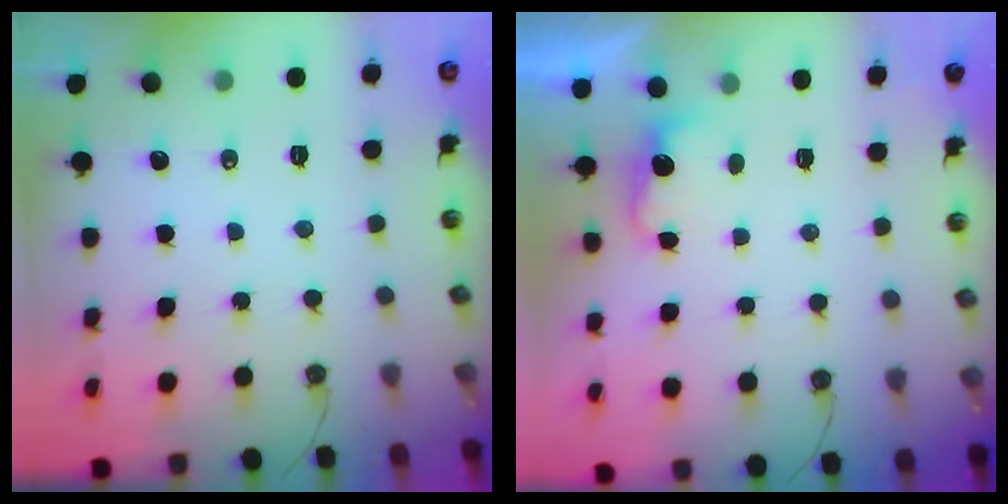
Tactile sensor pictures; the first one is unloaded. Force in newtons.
{"total": 2.8, "press": 2.6, "slide": 1.0}